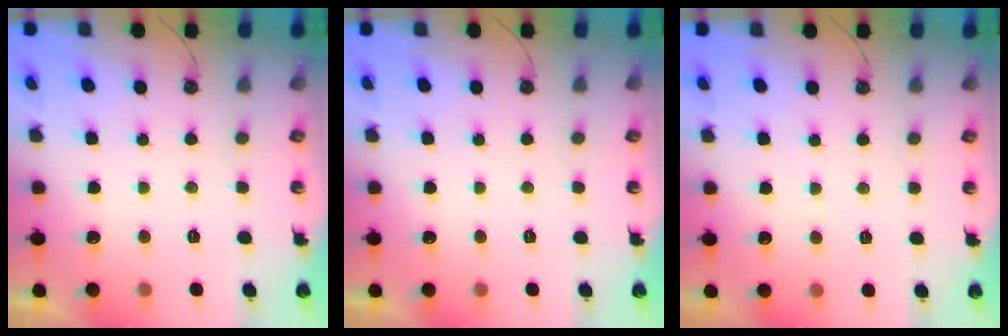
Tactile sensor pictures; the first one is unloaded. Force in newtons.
{"total": 0.0}
{"total": 2.4, "press": 2.4, "slide": 0.4}